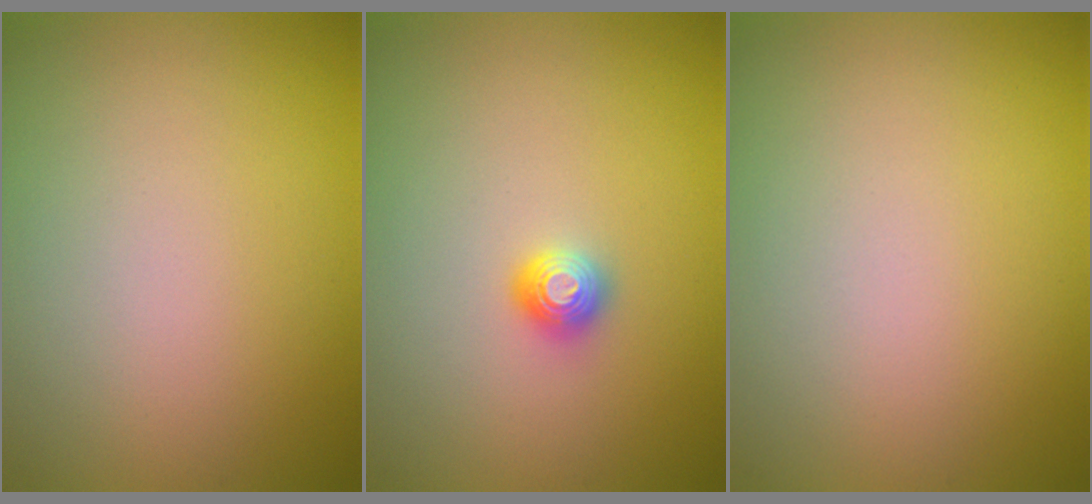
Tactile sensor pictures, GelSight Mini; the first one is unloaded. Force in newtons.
{"total": 1.2, "press": 1.1, "slide": 0.2}
{"total": 0.0}